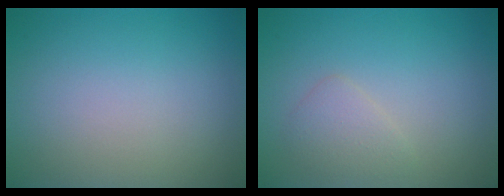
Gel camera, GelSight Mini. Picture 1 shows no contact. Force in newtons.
{"total": 1.7, "press": 1.7, "slide": 0.1}